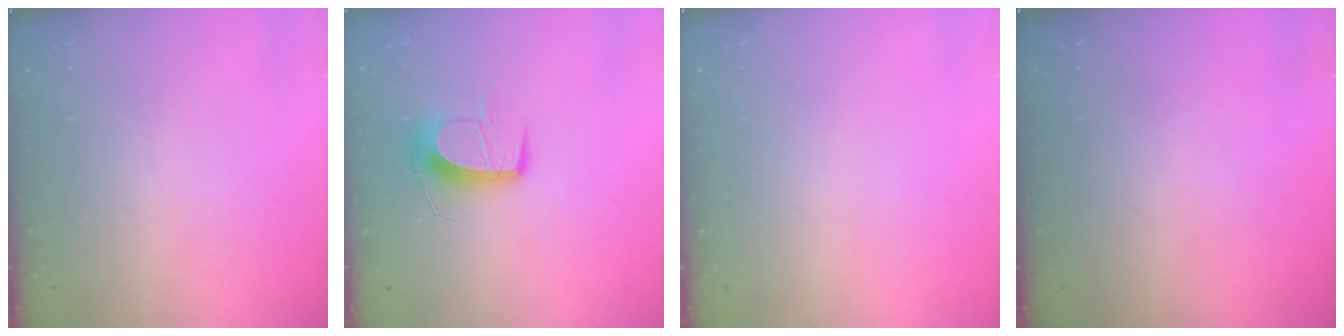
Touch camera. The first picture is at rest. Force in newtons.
{"total": 11.3, "press": 11.3, "slide": 0.7}
{"total": 0.0}
{"total": 0.0}